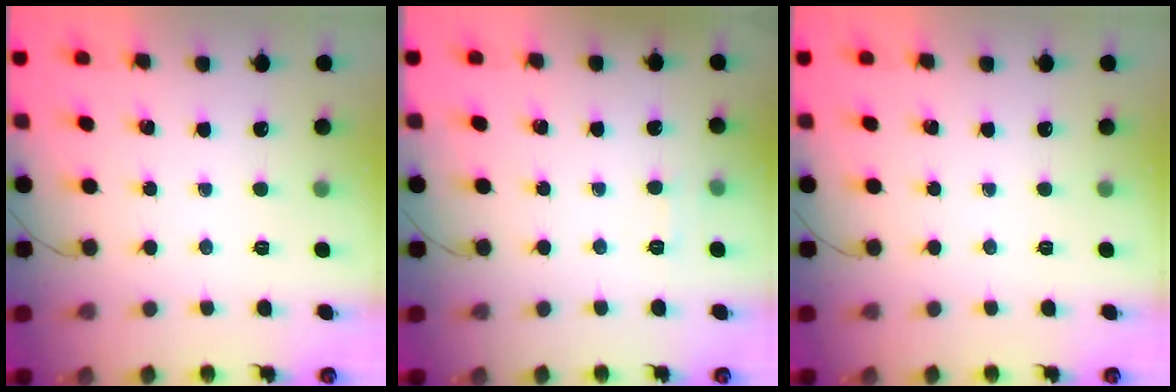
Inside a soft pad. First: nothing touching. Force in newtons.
{"total": 4.7, "press": 4.5, "slide": 1.4}
{"total": 0.0}